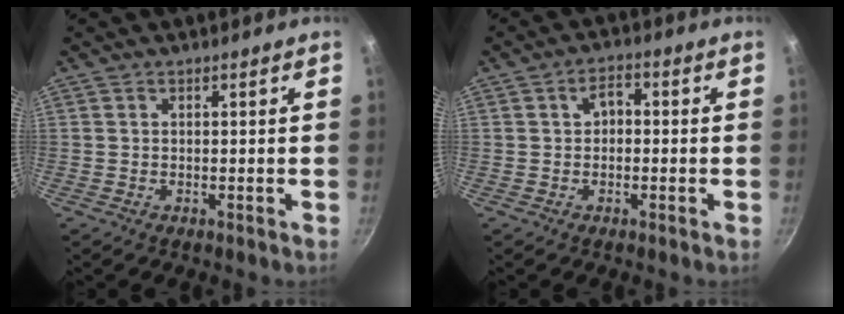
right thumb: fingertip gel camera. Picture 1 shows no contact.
{"total": 3.4, "force": [0.1, 2.4, 2.4], "torque": [-0.022, 0.012, -0.003]}